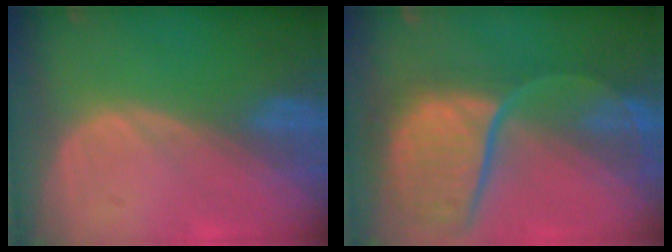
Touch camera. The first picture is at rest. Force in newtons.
{"total": 12.1, "press": 9.8, "slide": 7.1}